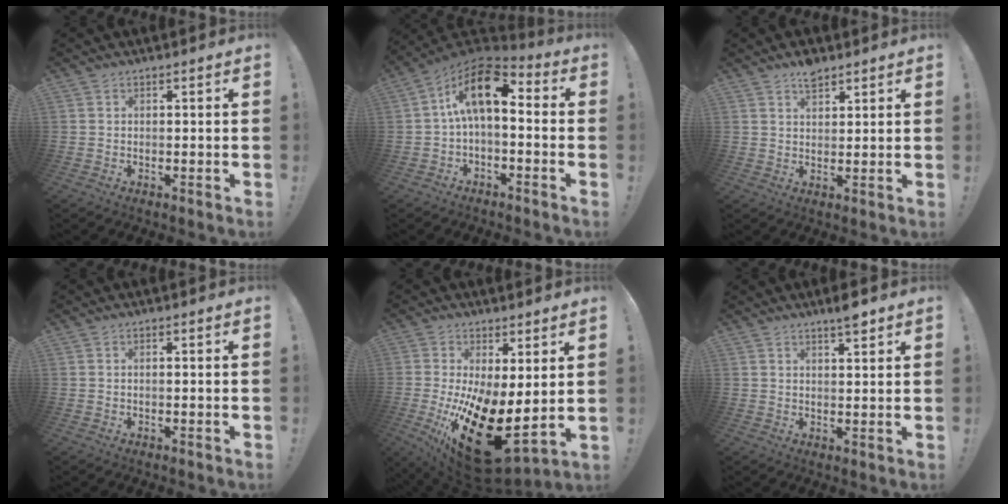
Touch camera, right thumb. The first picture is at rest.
{"total": 13.9, "force": [2.4, 6.6, 12.0], "torque": [-0.200, 0.004, 0.047]}
{"total": 4.6, "force": [3.5, 2.3, 1.9], "torque": [-0.018, -0.019, 0.061]}
{"total": 0.9, "force": [-0.4, -0.1, 0.7], "torque": [-0.018, 0.001, -0.007]}
{"total": 21.0, "force": [-5.4, 9.3, 18.1], "torque": [-0.279, 0.007, -0.066]}
{"total": 3.9, "force": [3.0, 0.4, 2.5], "torque": [-0.034, -0.021, 0.046]}